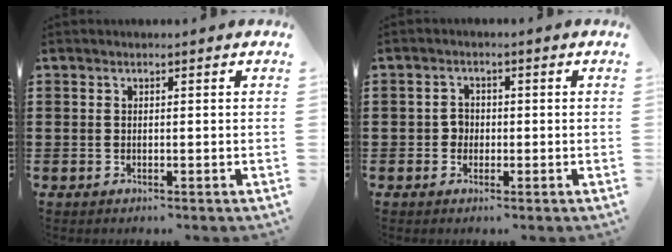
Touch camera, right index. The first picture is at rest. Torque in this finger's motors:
{"motor_torque": [0.05, 0.01, 0.00, 0.00]}